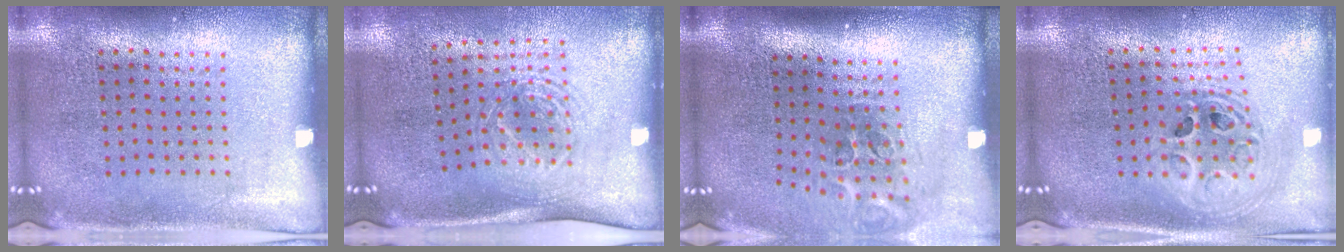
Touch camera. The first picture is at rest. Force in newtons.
{"total": 1.7, "press": 1.3, "slide": 1.1}
{"total": 2.0, "press": 1.2, "slide": 1.6}
{"total": 2.1, "press": 1.7, "slide": 1.2}